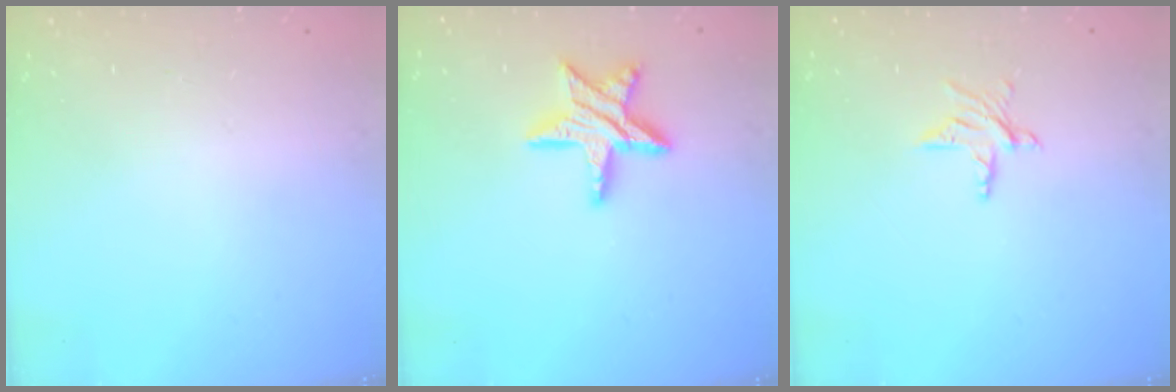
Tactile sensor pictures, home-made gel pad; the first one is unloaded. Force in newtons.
{"total": 12.5, "press": 12.5, "slide": 1.0}
{"total": 4.0, "press": 4.0, "slide": 0.3}